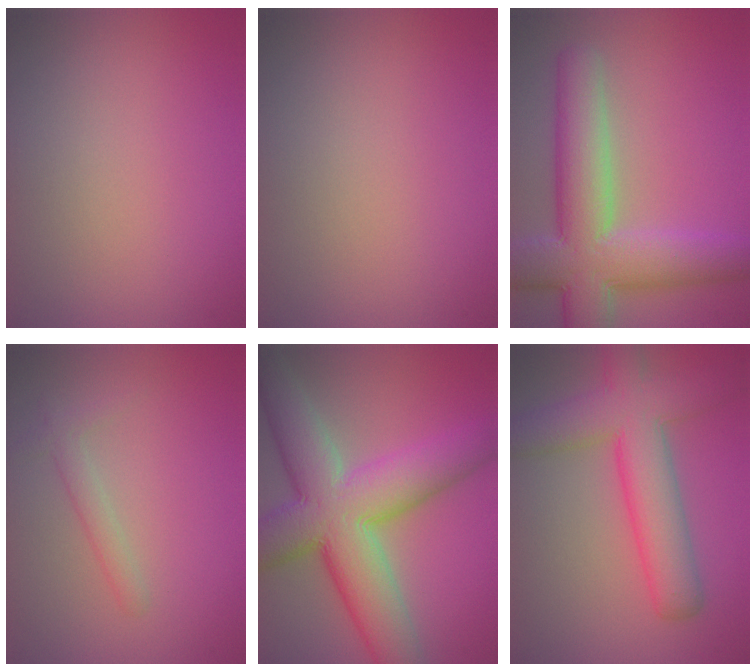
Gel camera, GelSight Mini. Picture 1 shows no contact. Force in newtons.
{"total": 0.0}
{"total": 10.0, "press": 10.0, "slide": 0.5}
{"total": 1.6, "press": 1.6, "slide": 0.1}
{"total": 12.2, "press": 12.2, "slide": 0.8}
{"total": 8.0, "press": 8.0, "slide": 0.3}